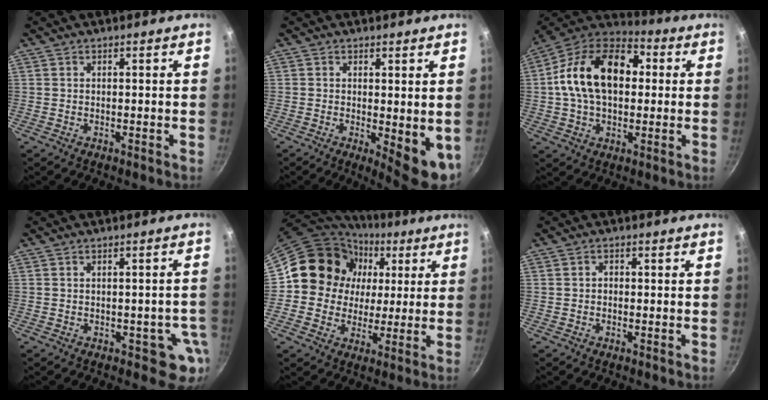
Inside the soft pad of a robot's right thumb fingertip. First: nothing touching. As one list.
[{"total": 7.4, "force": [-0.3, 2.8, 6.9], "torque": [-0.079, -0.012, 0.003]}, {"total": 20.0, "force": [2.2, 13.0, 15.0], "torque": [-0.228, 0.035, 0.017]}, {"total": 5.0, "force": [-1.7, 3.1, 3.6], "torque": [-0.009, 0.015, -0.017]}, {"total": 15.4, "force": [3.3, 14.1, 5.4], "torque": [-0.070, 0.009, 0.045]}, {"total": 1.2, "force": [-0.3, 1.0, 0.6], "torque": [-0.009, 0.006, -0.006]}]